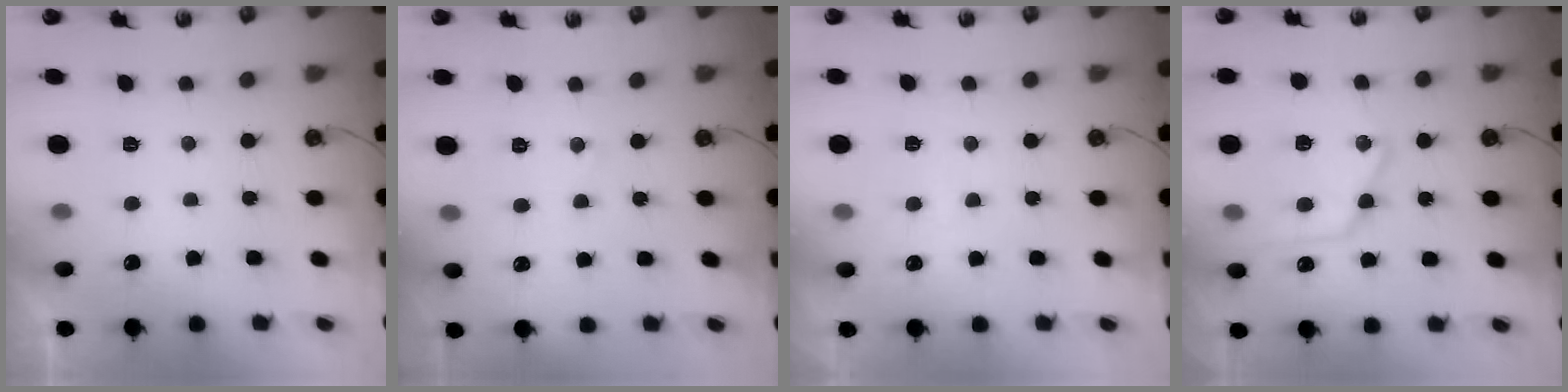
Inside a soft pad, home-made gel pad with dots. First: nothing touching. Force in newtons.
{"total": 5.2, "press": 5.2, "slide": 0.5}
{"total": 3.2, "press": 3.1, "slide": 0.5}
{"total": 16.9, "press": 16.9, "slide": 1.2}